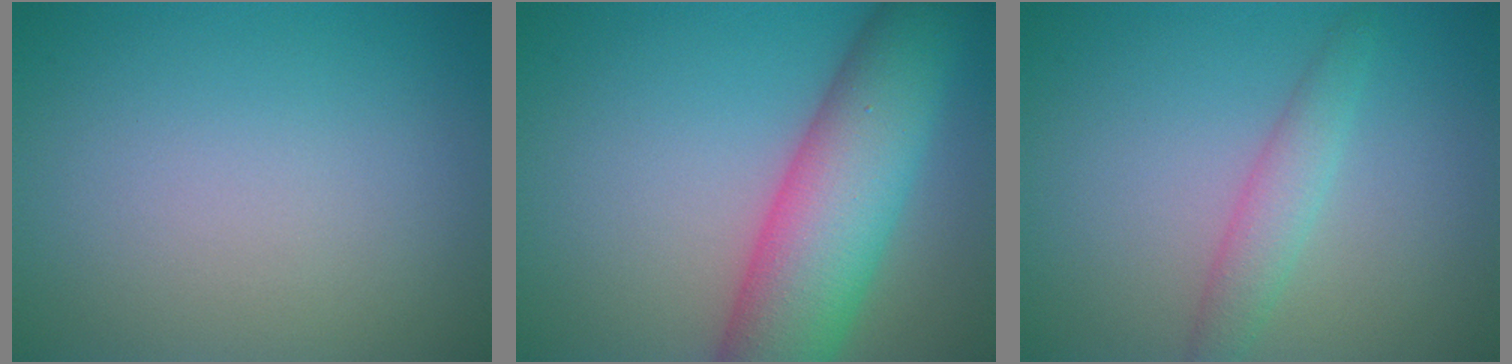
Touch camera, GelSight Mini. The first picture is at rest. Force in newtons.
{"total": 9.2, "press": 9.2, "slide": 0.5}
{"total": 2.3, "press": 2.3, "slide": 0.1}